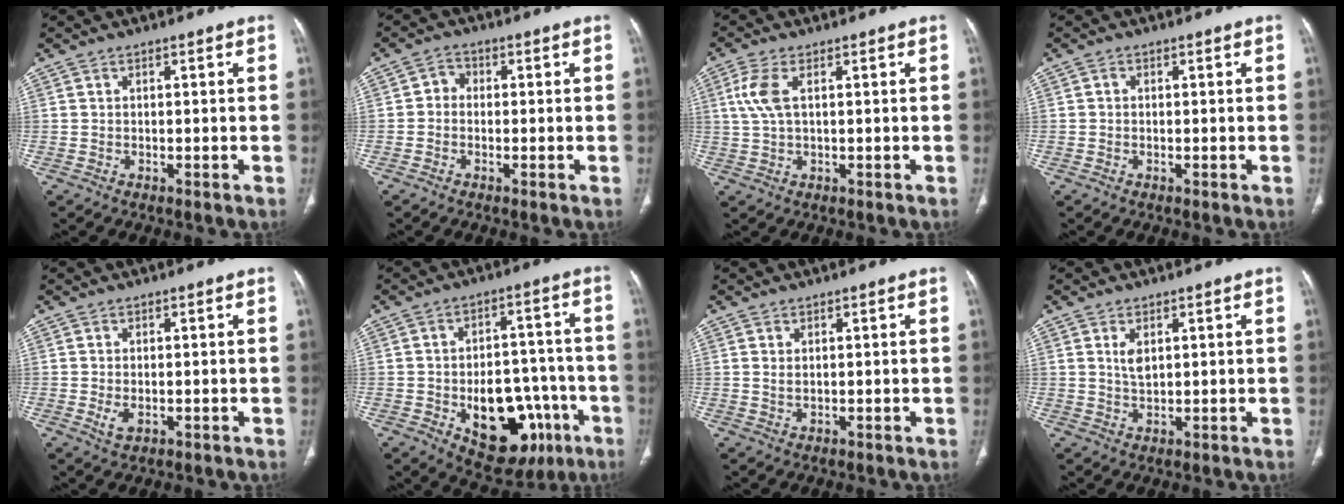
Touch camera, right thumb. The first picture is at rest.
{"total": 2.5, "force": [-0.4, 2.1, 1.2], "torque": [-0.006, 0.008, -0.017]}
{"total": 5.3, "force": [1.4, 2.3, 4.5], "torque": [-0.123, 0.009, 0.030]}
{"total": 0.6, "force": [-0.1, 0.5, 0.2], "torque": [-0.003, 0.002, -0.005]}
{"total": 2.6, "force": [-0.5, 1.5, 2.0], "torque": [-0.041, -0.005, -0.004]}
{"total": 18.6, "force": [-6.7, 11.3, 13.2], "torque": [-0.142, 0.037, -0.076]}
{"total": 1.3, "force": [0.6, 0.7, 1.0], "torque": [-0.021, -0.002, 0.018]}
{"total": 3.0, "force": [1.2, 1.5, 2.3], "torque": [-0.039, -0.008, 0.028]}